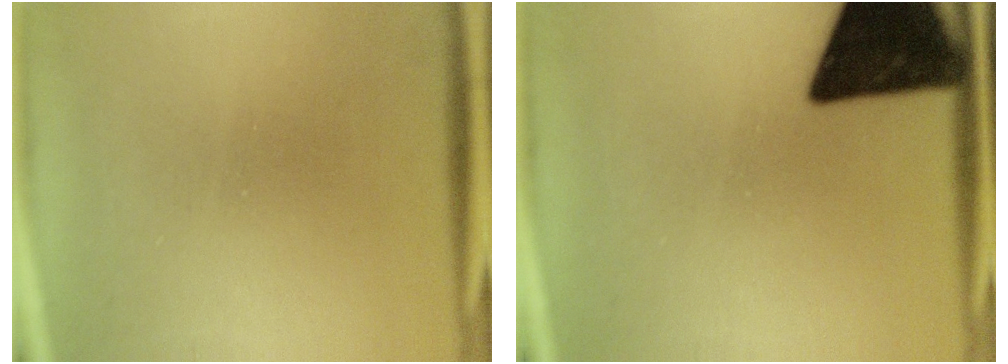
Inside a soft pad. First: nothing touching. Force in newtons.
{"total": 19.5}